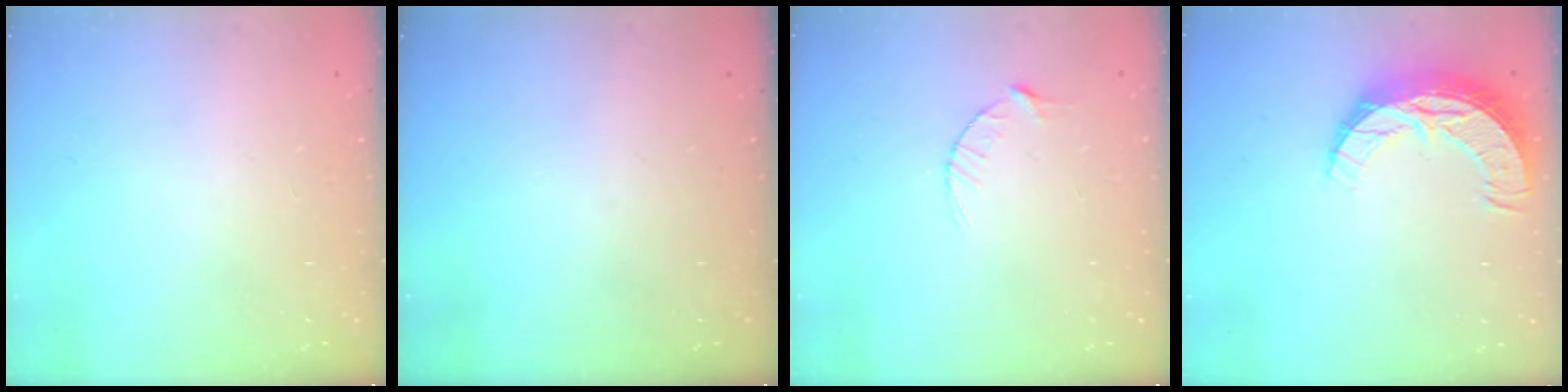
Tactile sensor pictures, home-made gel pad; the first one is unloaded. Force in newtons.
{"total": 0.0}
{"total": 2.9, "press": 2.9, "slide": 0.4}
{"total": 10.3, "press": 10.3, "slide": 0.9}